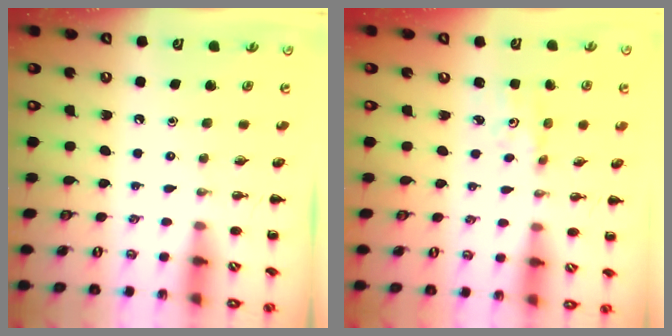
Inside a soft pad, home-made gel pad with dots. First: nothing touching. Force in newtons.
{"total": 2.1, "press": 2.0, "slide": 0.6}